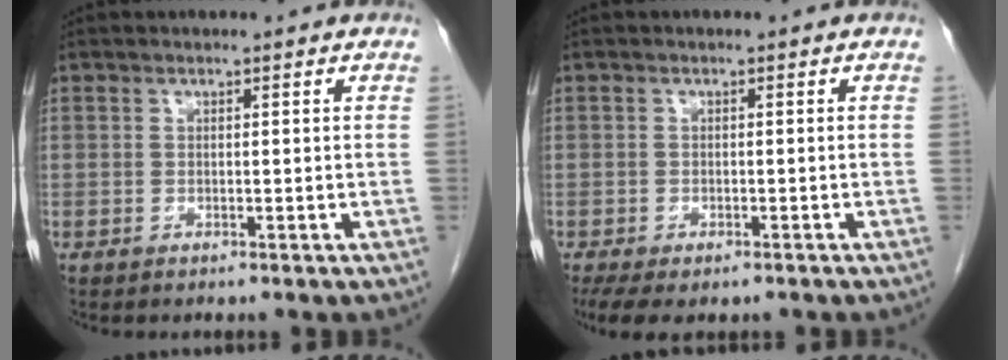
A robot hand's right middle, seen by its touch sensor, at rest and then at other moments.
{"total": 6.3, "force": [-4.4, 2.9, 3.4], "torque": [-0.057, -0.013, -0.066]}